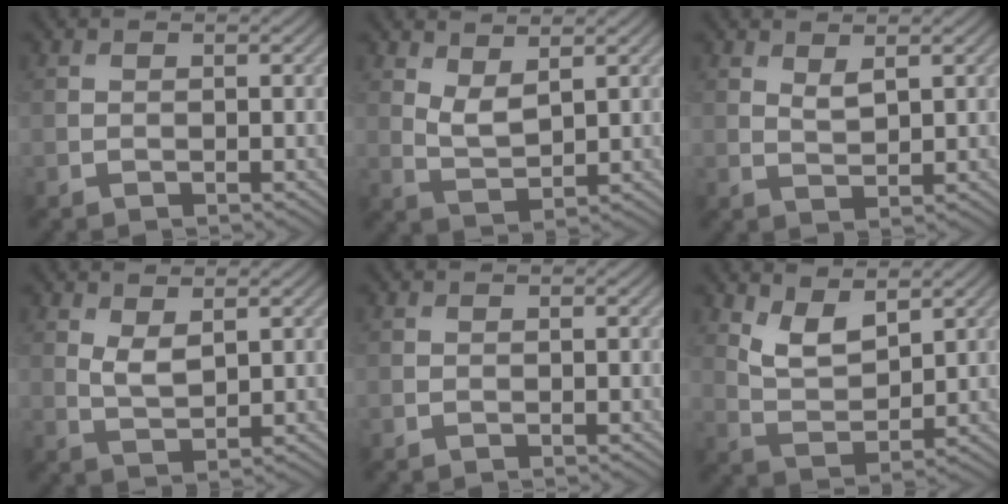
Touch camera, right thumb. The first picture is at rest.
{"total": 3.4, "force": [2.0, 1.4, 2.3], "torque": [-0.057, -0.008, 0.045]}
{"total": 1.9, "force": [1.3, 0.6, 1.2], "torque": [-0.028, -0.006, 0.029]}
{"total": 2.8, "force": [1.4, 1.2, 2.1], "torque": [-0.051, -0.007, 0.034]}
{"total": 0.0}
{"total": 5.6, "force": [3.5, 2.5, 3.5], "torque": [-0.080, -0.012, 0.071]}